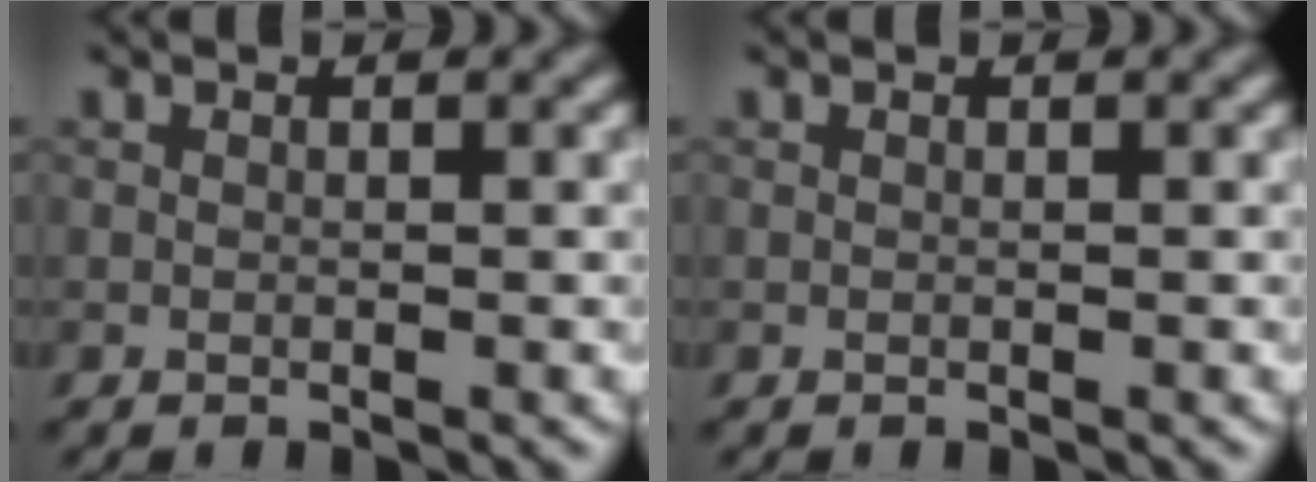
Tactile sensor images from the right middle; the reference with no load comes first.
{"total": 0.0}